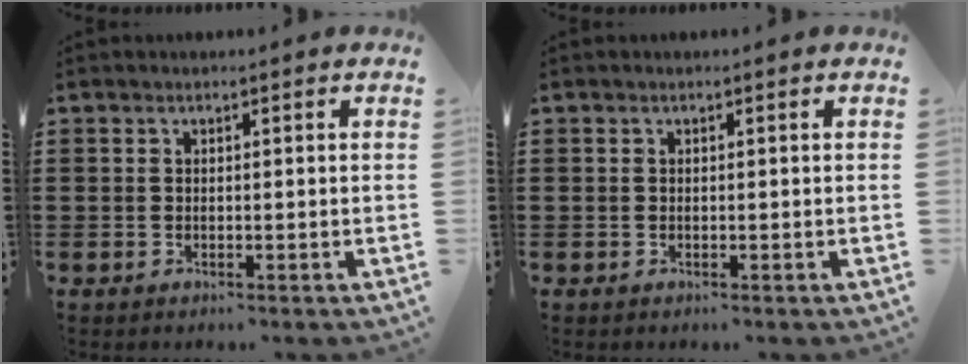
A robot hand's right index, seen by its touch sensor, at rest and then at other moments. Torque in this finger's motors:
{"motor_torque": [0.99, 1.14, 0.00, 0.00]}